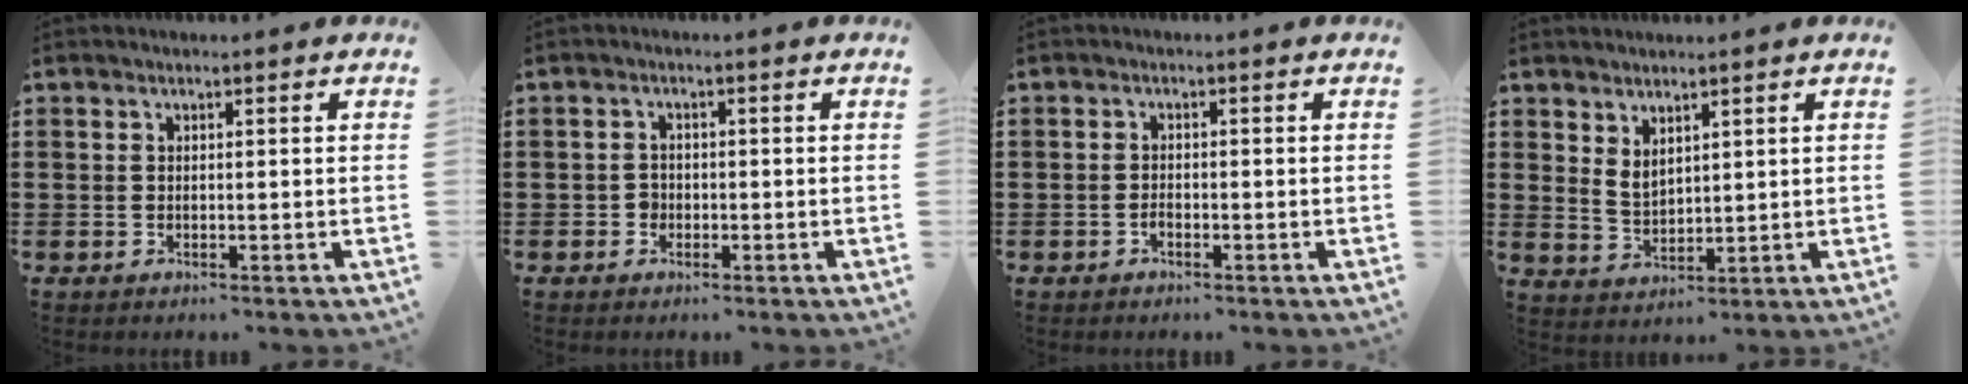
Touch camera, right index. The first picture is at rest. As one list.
[{"total": 1.5, "force": [-0.8, 1.2, 0.4], "torque": [-0.011, 0.000, -0.017]}, {"total": 0.9, "force": [-0.7, 0.4, 0.5], "torque": [-0.011, -0.004, -0.012]}, {"total": 2.9, "force": [2.2, 1.5, 1.1], "torque": [-0.028, 0.005, 0.043]}]